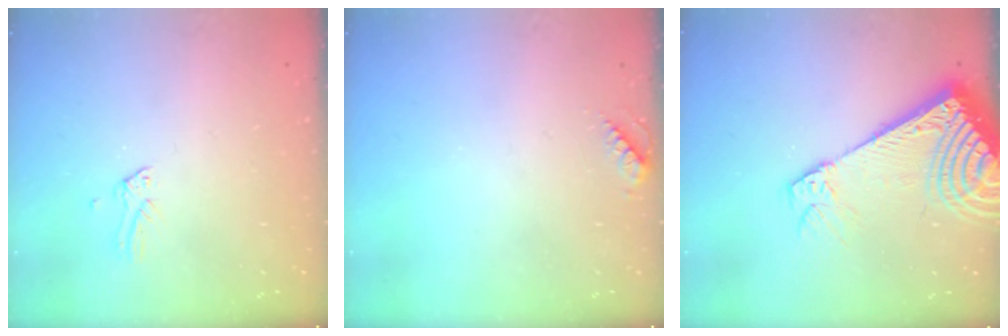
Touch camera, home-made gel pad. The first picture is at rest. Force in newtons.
{"total": 5.6, "press": 5.6, "slide": 0.7}
{"total": 15.2, "press": 15.0, "slide": 2.4}